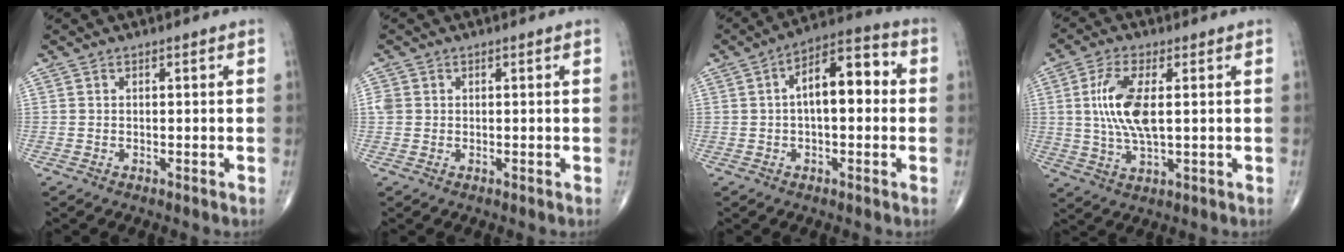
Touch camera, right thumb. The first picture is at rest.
{"total": 2.2, "force": [0.3, 2.0, 1.0], "torque": [-0.020, 0.008, 0.009]}
{"total": 11.6, "force": [1.2, 5.5, 10.1], "torque": [-0.138, 0.036, 0.007]}
{"total": 10.2, "force": [1.3, 3.9, 9.3], "torque": [-0.196, -0.005, 0.028]}